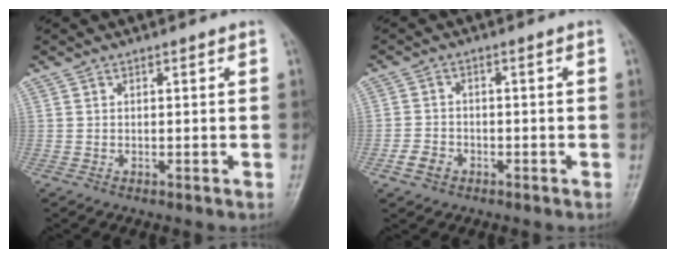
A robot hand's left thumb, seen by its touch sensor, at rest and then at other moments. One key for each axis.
{"total": 3.5, "fx": -1.8, "fy": 2.6, "fz": 1.4, "tx": -0.022, "ty": 0.013, "tz": -0.034}